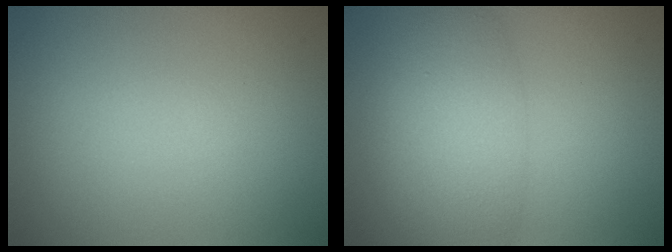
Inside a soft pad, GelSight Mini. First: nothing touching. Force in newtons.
{"total": 5.7, "press": 5.7, "slide": 0.2}